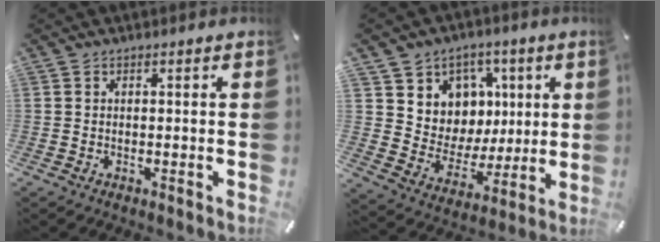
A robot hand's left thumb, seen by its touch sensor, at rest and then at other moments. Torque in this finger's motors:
{"motor_torque": [0.88, 1.06, 0.41, 0.10, 0.23]}